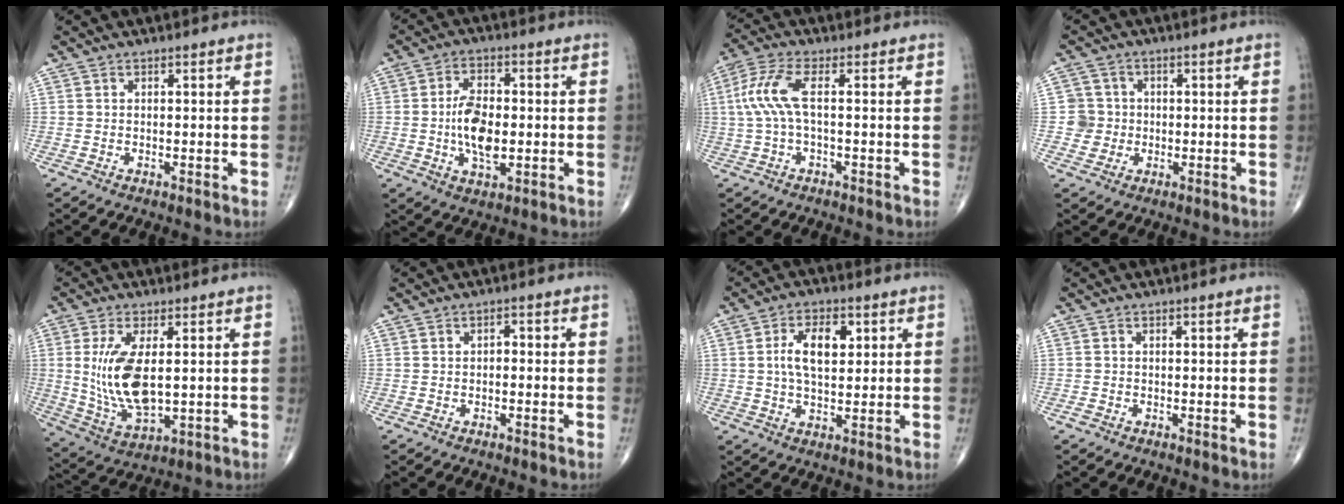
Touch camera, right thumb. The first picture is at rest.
{"total": 9.4, "force": [-0.8, 4.9, 8.0], "torque": [-0.137, 0.004, -0.016]}
{"total": 7.3, "force": [0.3, 2.1, 6.9], "torque": [-0.185, 0.021, 0.003]}
{"total": 4.4, "force": [-0.4, 4.3, 0.1], "torque": [0.030, 0.011, -0.013]}
{"total": 12.9, "force": [1.3, 5.8, 11.4], "torque": [-0.230, -0.018, 0.037]}
{"total": 1.4, "force": [-0.2, 0.9, 1.0], "torque": [-0.007, 0.006, -0.009]}
{"total": 8.1, "force": [1.8, 4.3, 6.6], "torque": [-0.108, 0.001, 0.031]}
{"total": 1.0, "force": [-0.5, 0.5, 0.6], "torque": [-0.012, -0.002, -0.011]}